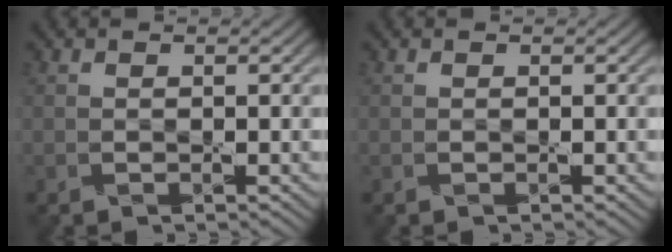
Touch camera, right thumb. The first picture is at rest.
{"total": 0.0}